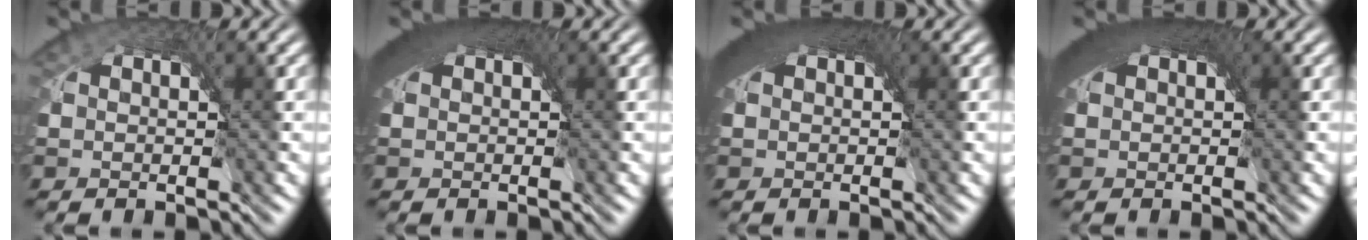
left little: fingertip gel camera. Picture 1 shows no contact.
{"total": 5.7, "force": [1.9, 3.3, 4.2], "torque": [-0.082, -0.008, 0.030]}
{"total": 6.4, "force": [2.1, 3.7, 4.8], "torque": [-0.089, -0.008, 0.030]}
{"total": 6.4, "force": [2.0, 3.7, 4.8], "torque": [-0.087, -0.007, 0.029]}